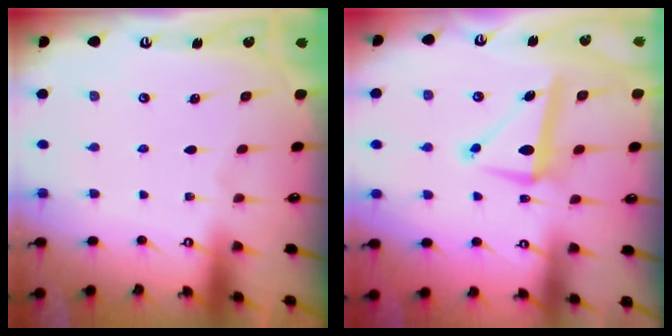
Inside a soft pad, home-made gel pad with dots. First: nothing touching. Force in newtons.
{"total": 8.2, "press": 8.1, "slide": 1.4}